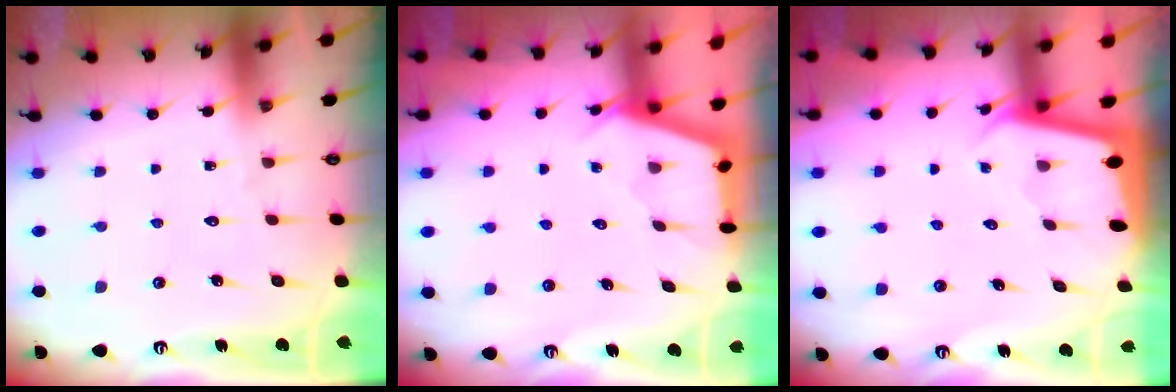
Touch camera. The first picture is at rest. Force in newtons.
{"total": 2.8, "press": 2.8, "slide": 0.3}
{"total": 2.0, "press": 2.0, "slide": 0.0}